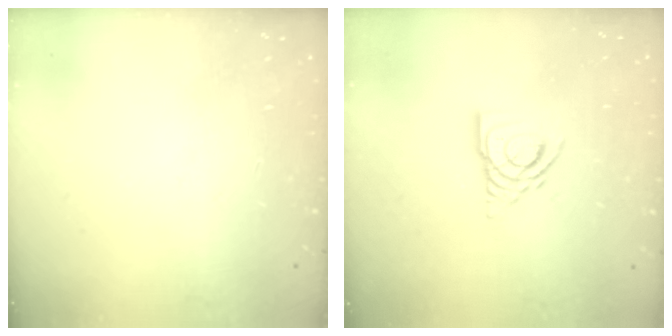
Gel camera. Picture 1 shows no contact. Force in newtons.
{"total": 10.5, "press": 10.4, "slide": 1.3}